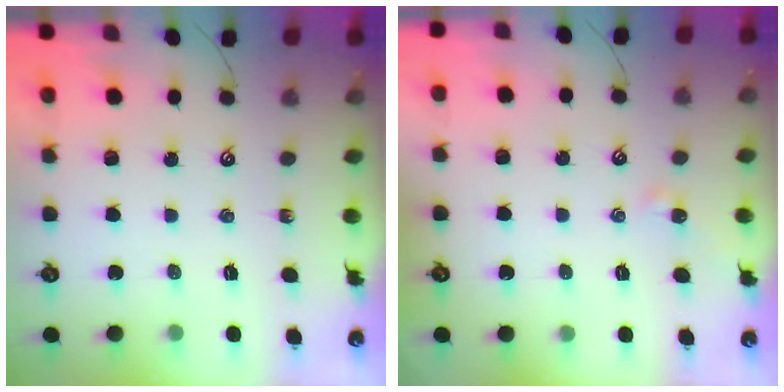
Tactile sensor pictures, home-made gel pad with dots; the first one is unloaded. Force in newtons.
{"total": 0.6, "press": 0.5, "slide": 0.4}